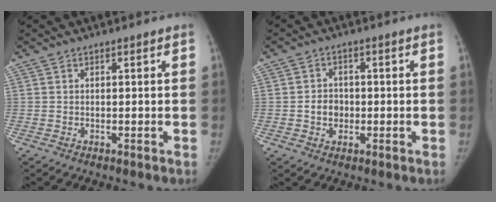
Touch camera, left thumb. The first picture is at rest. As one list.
[{"total": 3.9, "force": [-0.7, 3.4, 1.8], "torque": [-0.012, 0.009, -0.014]}]